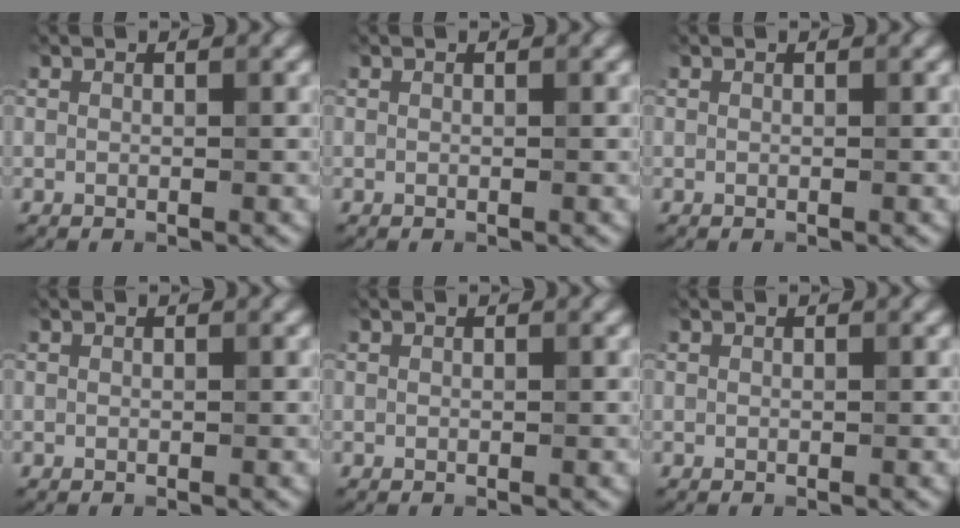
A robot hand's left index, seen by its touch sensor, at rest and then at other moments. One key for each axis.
{"total": 0.0}
{"total": 0.0}
{"total": 0.0}
{"total": 0.0}
{"total": 0.0}